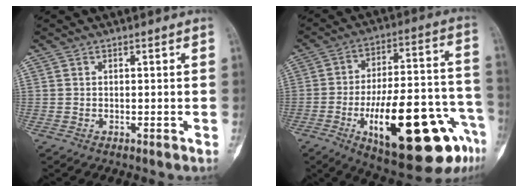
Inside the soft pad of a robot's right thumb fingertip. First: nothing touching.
{"total": 27.1, "force": [-11.3, 8.9, 23.0], "torque": [-0.308, 0.052, -0.153]}